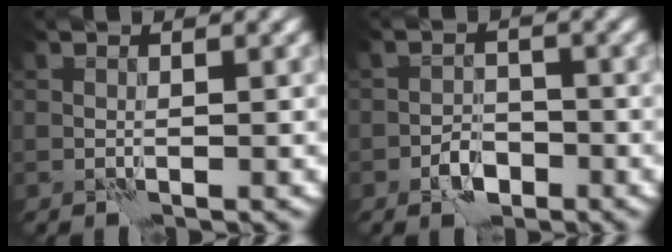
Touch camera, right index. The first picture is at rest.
{"total": 2.6, "force": [-1.6, 1.5, 1.4], "torque": [-0.020, 0.007, -0.033]}